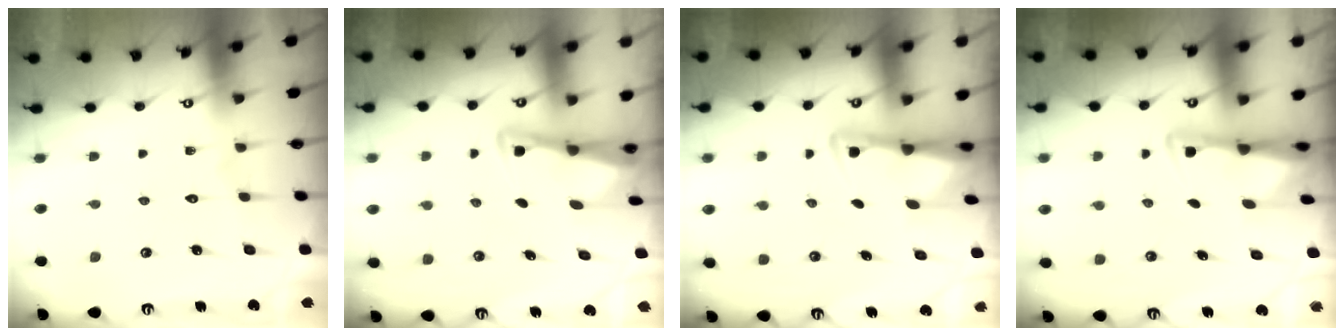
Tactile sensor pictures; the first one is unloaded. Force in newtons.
{"total": 2.9, "press": 2.9, "slide": 0.4}
{"total": 2.9, "press": 2.8, "slide": 0.5}
{"total": 2.9, "press": 2.8, "slide": 0.5}